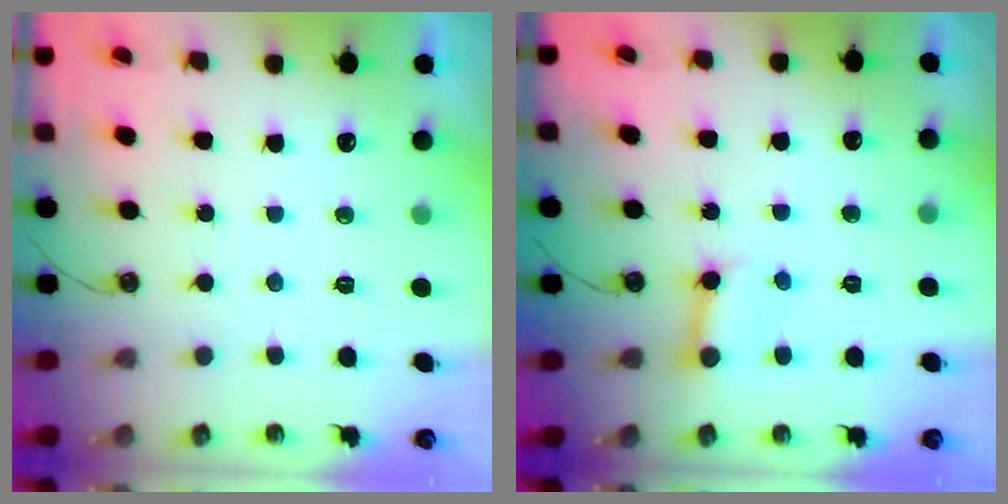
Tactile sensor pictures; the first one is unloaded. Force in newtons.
{"total": 3.9, "press": 3.8, "slide": 0.5}